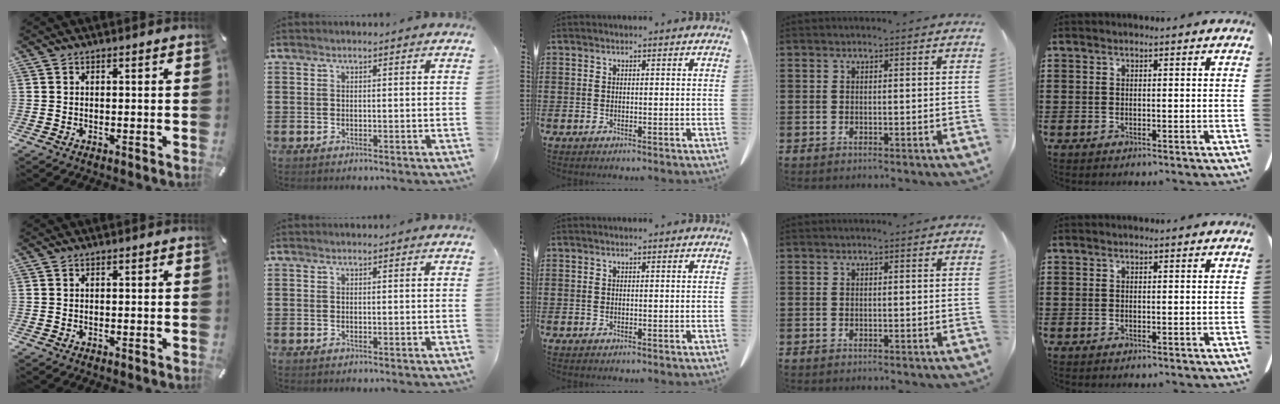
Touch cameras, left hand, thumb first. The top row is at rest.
{}